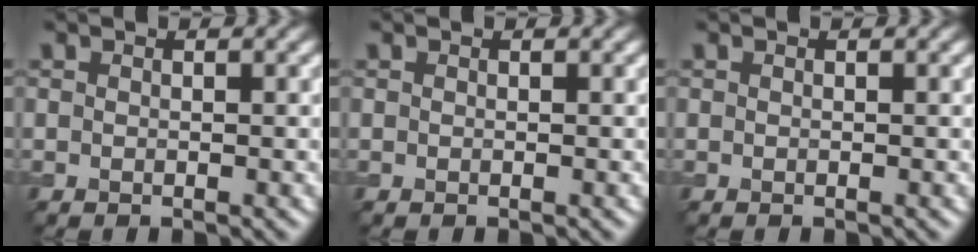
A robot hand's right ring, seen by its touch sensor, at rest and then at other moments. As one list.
[{"total": 0.0}, {"total": 0.0}]